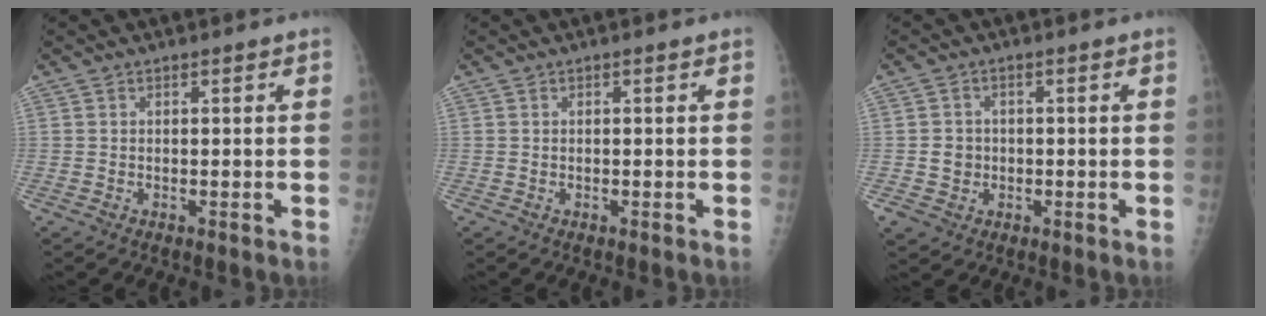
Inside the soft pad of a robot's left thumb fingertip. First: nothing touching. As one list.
[{"total": 0.0}, {"total": 4.0, "force": [-0.4, 3.7, 1.3], "torque": [-0.005, 0.004, 0.000]}]